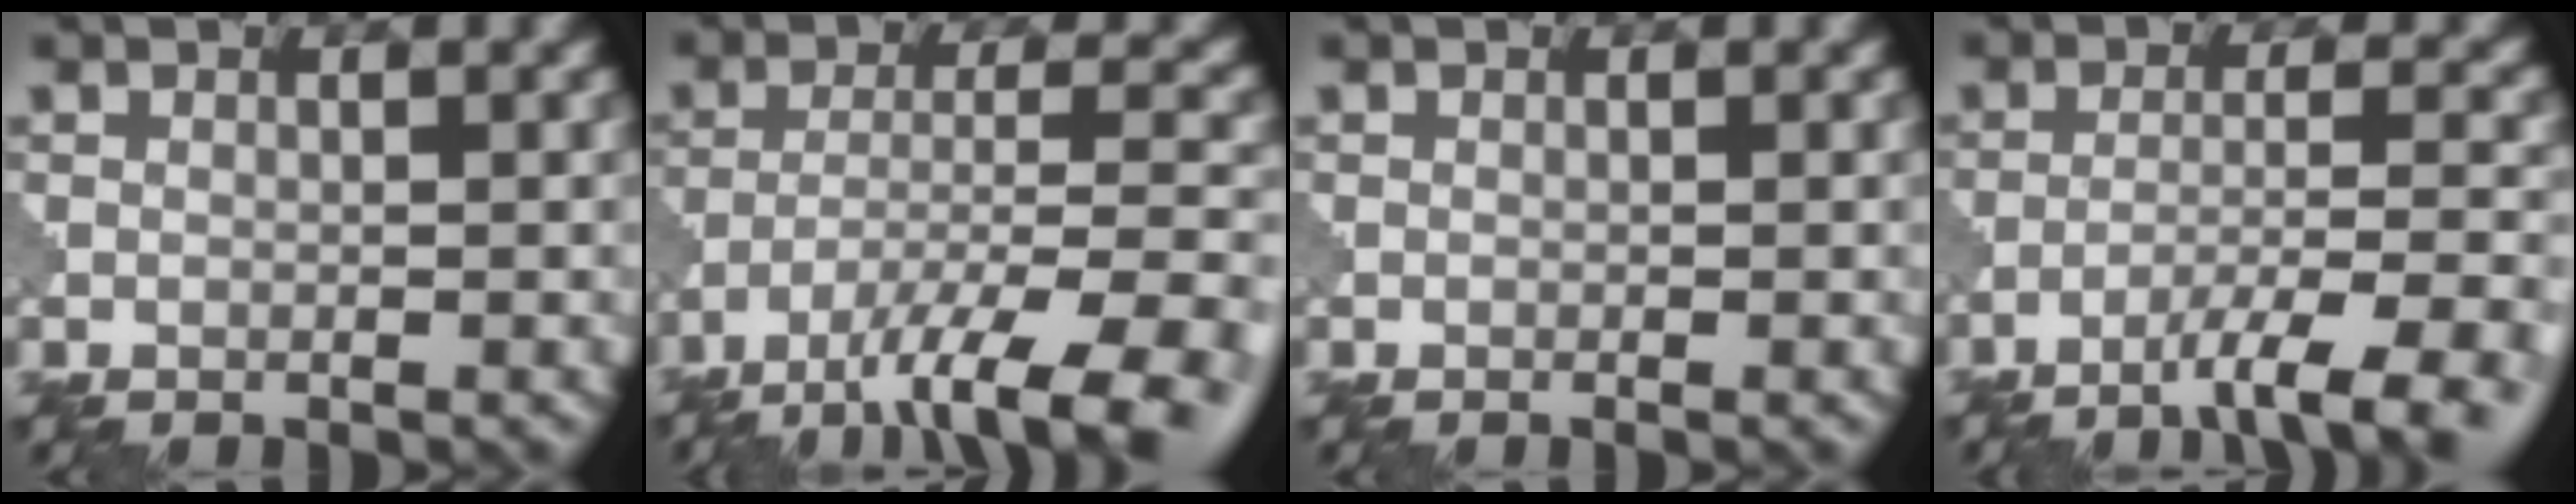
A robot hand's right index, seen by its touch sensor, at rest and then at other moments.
{"total": 11.3, "force": [-8.0, 2.7, 7.5], "torque": [-0.131, -0.008, -0.120]}
{"total": 0.0}
{"total": 7.3, "force": [-4.8, 1.2, 5.4], "torque": [-0.079, 0.006, -0.072]}